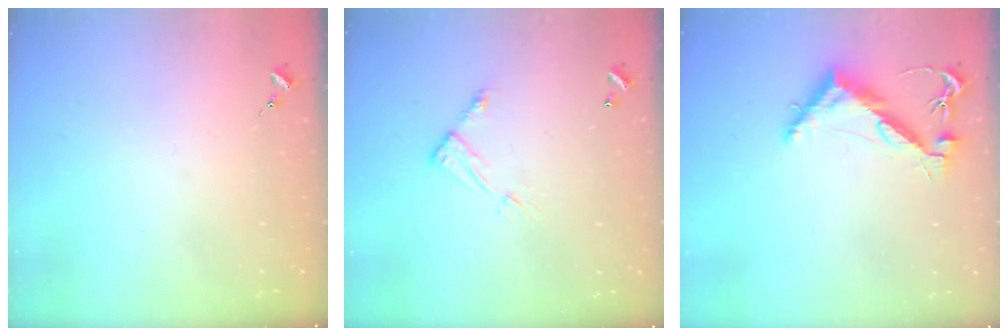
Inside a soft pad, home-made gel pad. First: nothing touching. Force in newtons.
{"total": 7.0, "press": 7.0, "slide": 0.3}
{"total": 9.3, "press": 9.3, "slide": 0.8}